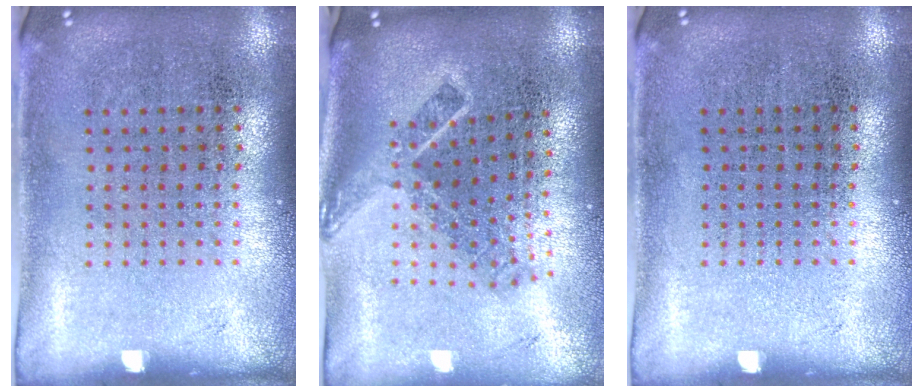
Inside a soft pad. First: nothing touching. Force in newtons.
{"total": 2.1, "press": 1.5, "slide": 1.5}
{"total": 0.0}